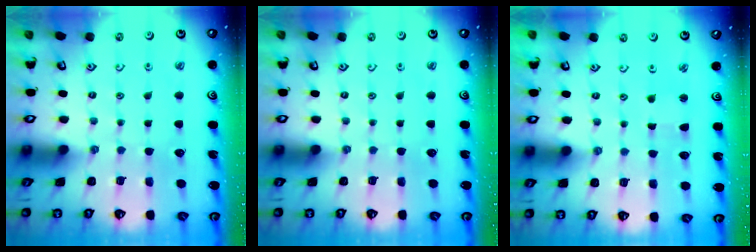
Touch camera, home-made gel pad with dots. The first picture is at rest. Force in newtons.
{"total": 0.0}
{"total": 1.4, "press": 1.4, "slide": 0.3}